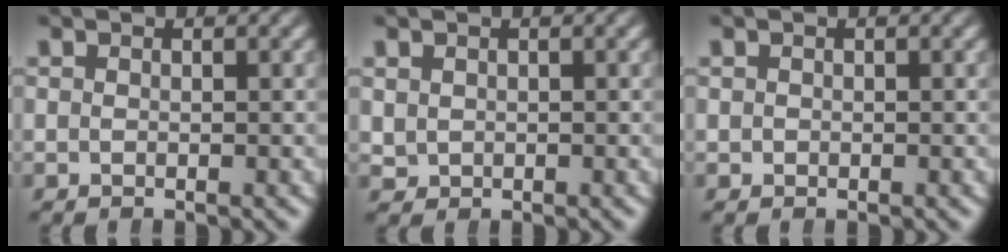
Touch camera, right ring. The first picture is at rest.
{"total": 1.0, "force": [0.6, 0.8, 0.1], "torque": [-0.009, -0.006, 0.018]}
{"total": 0.0}